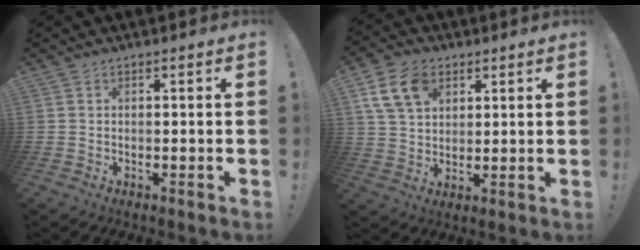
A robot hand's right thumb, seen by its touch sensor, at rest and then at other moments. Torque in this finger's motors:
{"motor_torque": [0.25, 0.47, 0.70, 0.21, 0.05]}